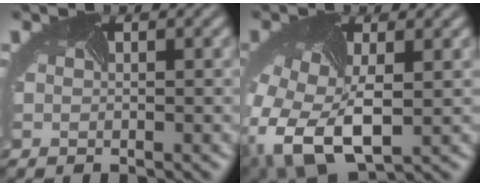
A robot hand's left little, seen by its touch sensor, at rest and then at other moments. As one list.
[{"total": 10.6, "force": [-3.6, 6.3, 7.7], "torque": [-0.209, -0.045, -0.051]}]